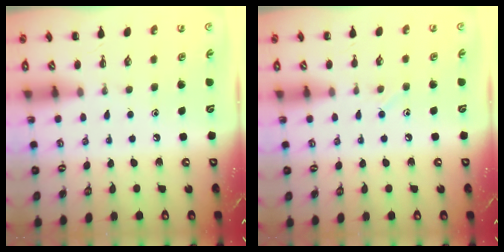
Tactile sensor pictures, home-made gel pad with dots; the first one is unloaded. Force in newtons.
{"total": 5.1, "press": 4.9, "slide": 1.4}